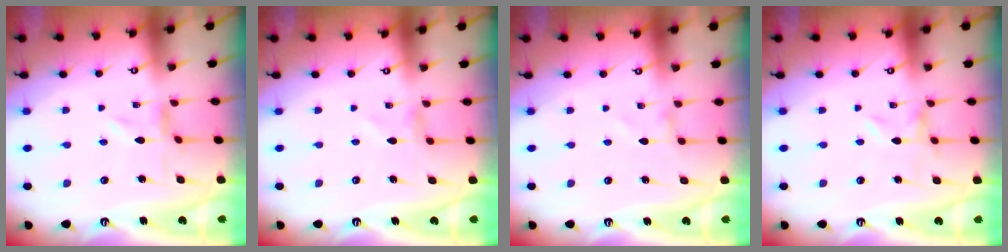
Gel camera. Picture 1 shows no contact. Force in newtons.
{"total": 0.9, "press": 0.9, "slide": 0.4}
{"total": 1.2, "press": 1.2, "slide": 0.0}
{"total": 0.0}